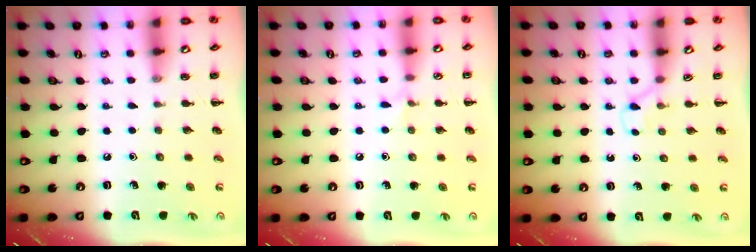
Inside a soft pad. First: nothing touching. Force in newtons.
{"total": 3.9, "press": 3.6, "slide": 1.5}
{"total": 2.9, "press": 2.7, "slide": 1.0}